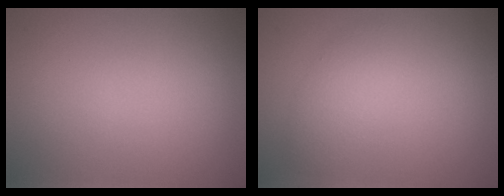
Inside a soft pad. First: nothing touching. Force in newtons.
{"total": 2.3, "press": 2.3, "slide": 0.1}